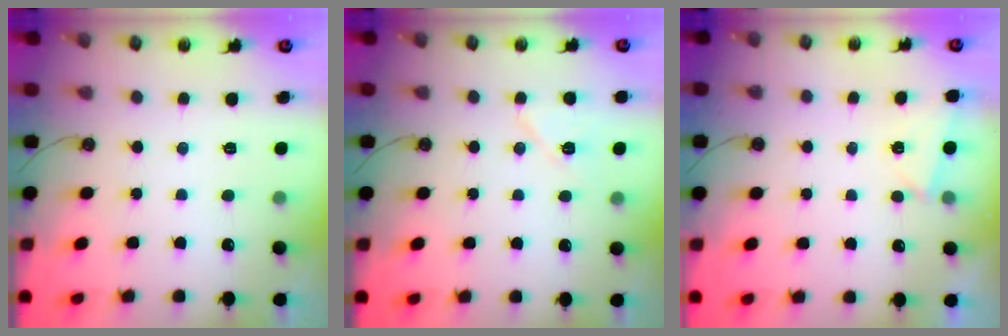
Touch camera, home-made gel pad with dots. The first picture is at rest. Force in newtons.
{"total": 7.5, "press": 7.3, "slide": 1.8}
{"total": 2.6, "press": 1.5, "slide": 2.1}